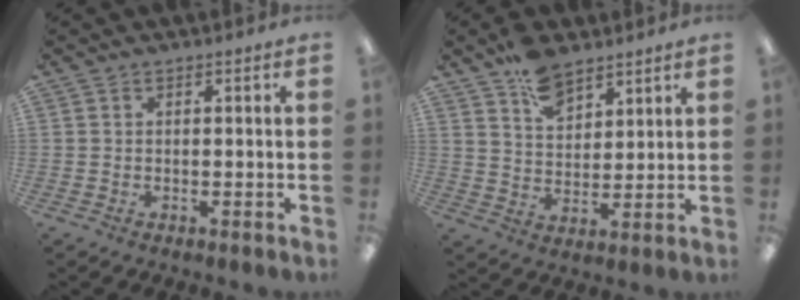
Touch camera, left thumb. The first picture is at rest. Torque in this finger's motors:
{"motor_torque": [1.16, 0.59, 0.94, -0.76, 0.00]}